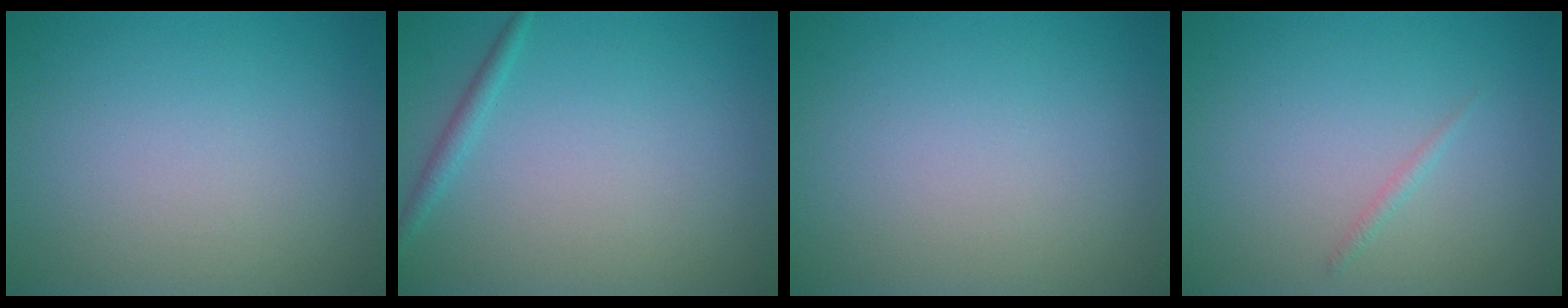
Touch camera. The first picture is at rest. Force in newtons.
{"total": 1.1, "press": 1.1, "slide": 0.1}
{"total": 0.0}
{"total": 0.6, "press": 0.6, "slide": 0.0}